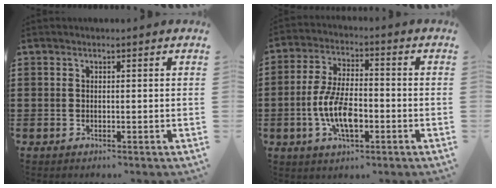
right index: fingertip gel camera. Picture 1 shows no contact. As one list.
[{"total": 8.9, "force": [-2.5, 3.9, 7.6], "torque": [-0.169, -0.004, -0.049]}]